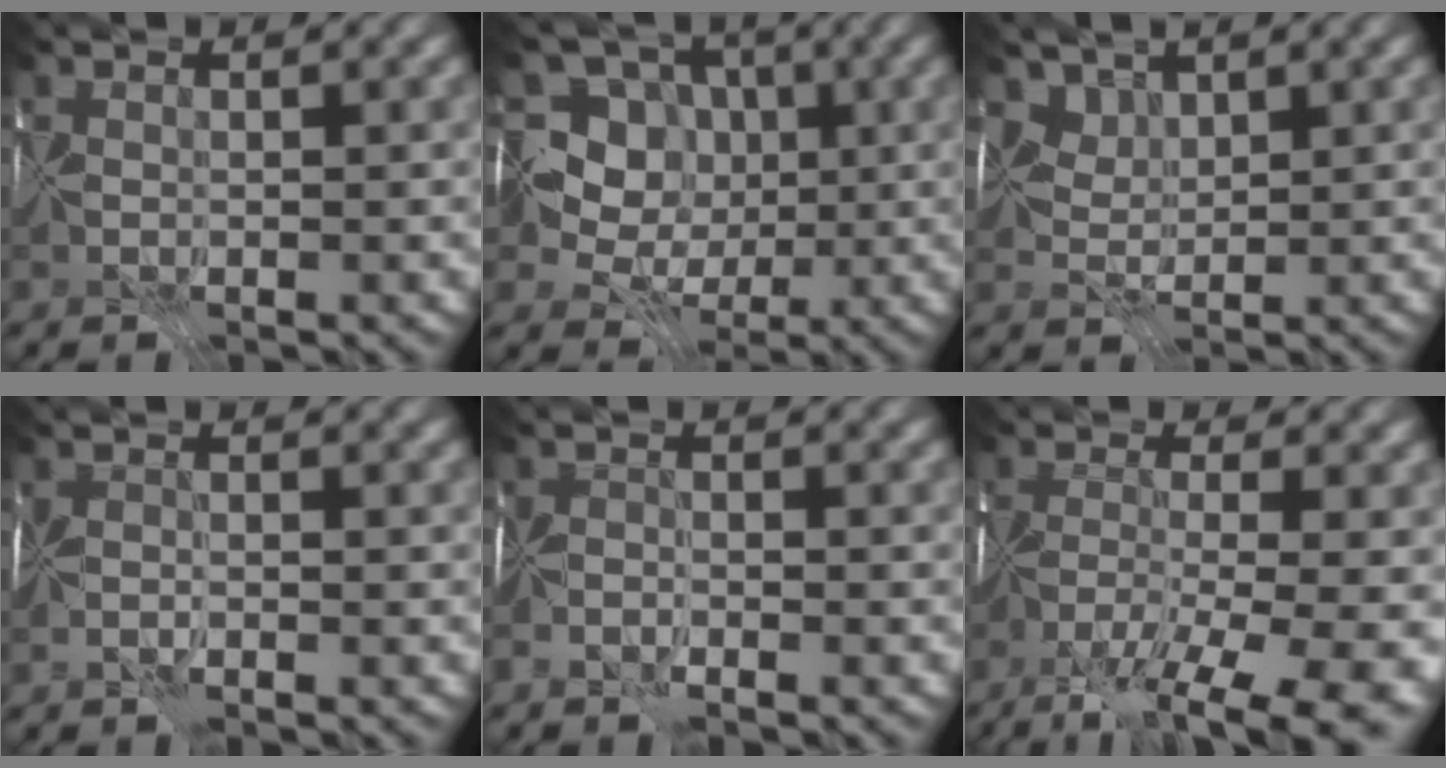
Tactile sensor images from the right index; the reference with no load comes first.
{"total": 8.4, "force": [1.0, 7.4, 3.8], "torque": [-0.058, 0.015, -0.020]}
{"total": 3.3, "force": [2.5, 1.9, 1.0], "torque": [-0.029, -0.005, 0.057]}
{"total": 1.3, "force": [-1.1, 0.1, 0.7], "torque": [-0.017, -0.002, -0.031]}
{"total": 2.3, "force": [-2.1, 0.4, 0.7], "torque": [-0.015, -0.001, -0.052]}
{"total": 13.1, "force": [-8.3, 3.9, 9.4], "torque": [-0.171, -0.025, -0.115]}